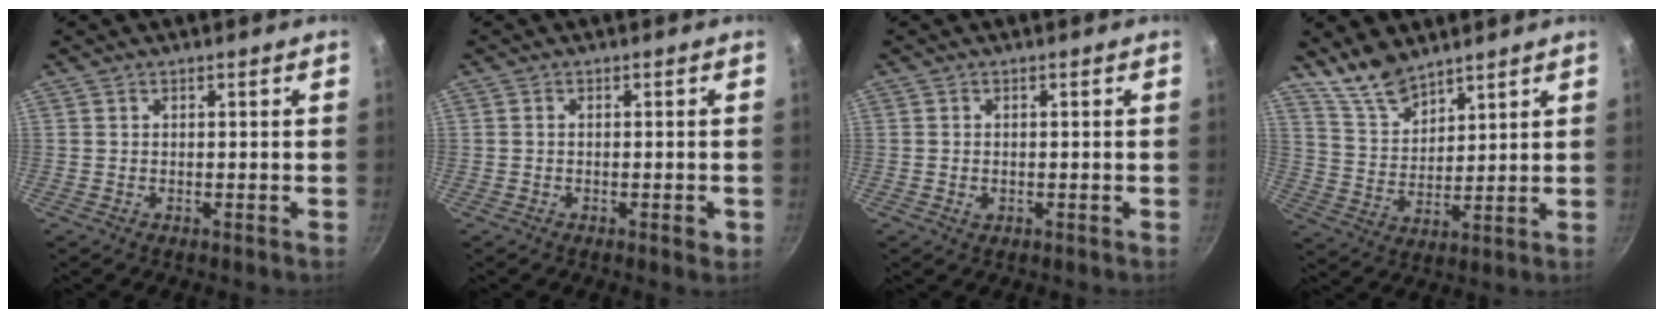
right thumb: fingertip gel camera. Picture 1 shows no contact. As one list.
[{"total": 2.1, "force": [-0.8, 0.8, 1.7], "torque": [-0.028, 0.005, -0.013]}, {"total": 1.0, "force": [-0.2, 0.9, 0.5], "torque": [-0.010, 0.001, -0.001]}, {"total": 8.6, "force": [7.2, 3.5, 3.0], "torque": [-0.037, -0.044, 0.147]}]